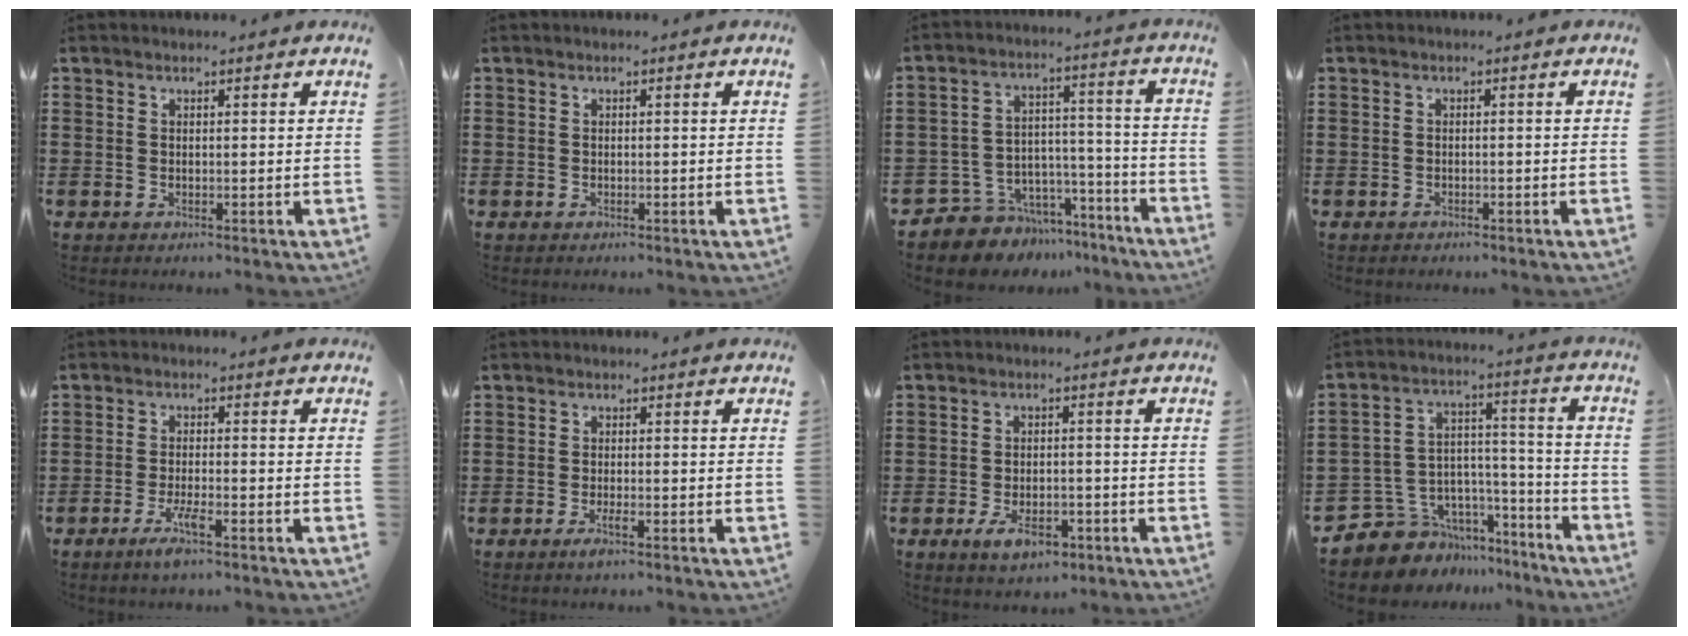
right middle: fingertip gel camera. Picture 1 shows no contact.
{"total": 0.0}
{"total": 6.9, "force": [-6.2, 3.0, -0.4], "torque": [0.004, 0.017, -0.119]}
{"total": 0.8, "force": [-0.7, 0.4, 0.0], "torque": [0.000, 0.002, -0.016]}
{"total": 3.8, "force": [-2.3, 0.3, 3.0], "torque": [-0.062, -0.006, -0.044]}
{"total": 1.9, "force": [-1.1, 0.1, 1.5], "torque": [-0.033, -0.005, -0.021]}
{"total": 4.6, "force": [-2.9, 2.2, 2.8], "torque": [-0.057, 0.003, -0.057]}
{"total": 7.6, "force": [-5.8, 4.9, 0.2], "torque": [-0.030, 0.002, -0.108]}